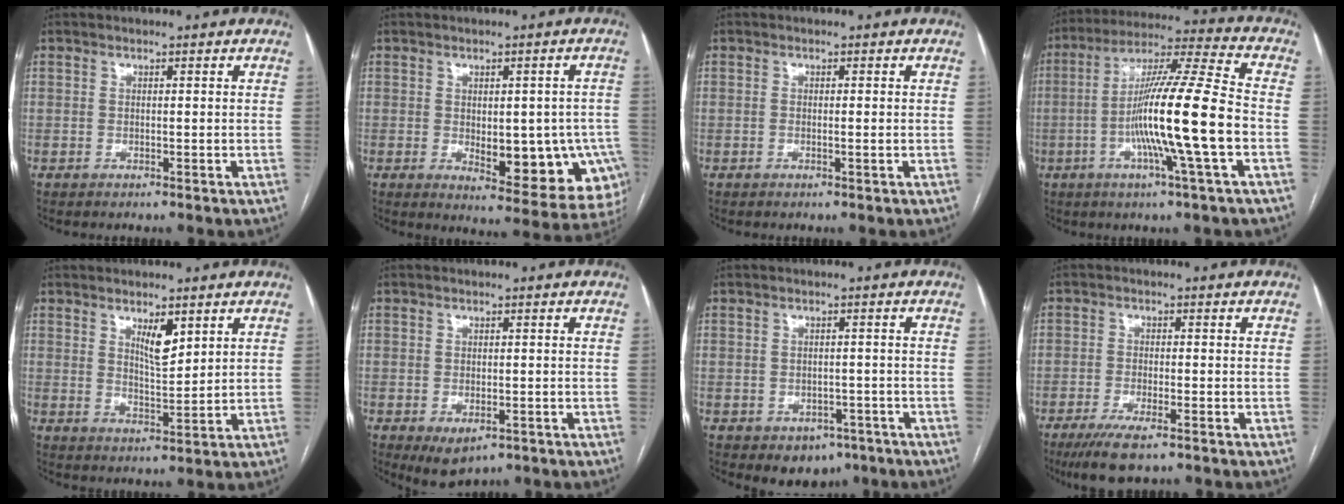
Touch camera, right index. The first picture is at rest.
{"total": 14.8, "force": [-3.8, 6.7, 12.7], "torque": [-0.110, 0.013, -0.029]}
{"total": 0.8, "force": [-0.2, -0.1, 0.8], "torque": [-0.015, -0.002, -0.003]}
{"total": 17.0, "force": [-3.7, -0.9, 16.5], "torque": [-0.294, -0.002, -0.076]}
{"total": 4.7, "force": [2.6, 1.3, 3.7], "torque": [-0.069, -0.006, 0.050]}
{"total": 3.9, "force": [-1.8, 2.2, 2.7], "torque": [-0.041, -0.005, -0.016]}
{"total": 4.6, "force": [-2.7, 3.3, 1.8], "torque": [-0.012, 0.006, -0.025]}
{"total": 6.5, "force": [-4.5, 1.1, 4.6], "torque": [-0.080, -0.015, -0.073]}